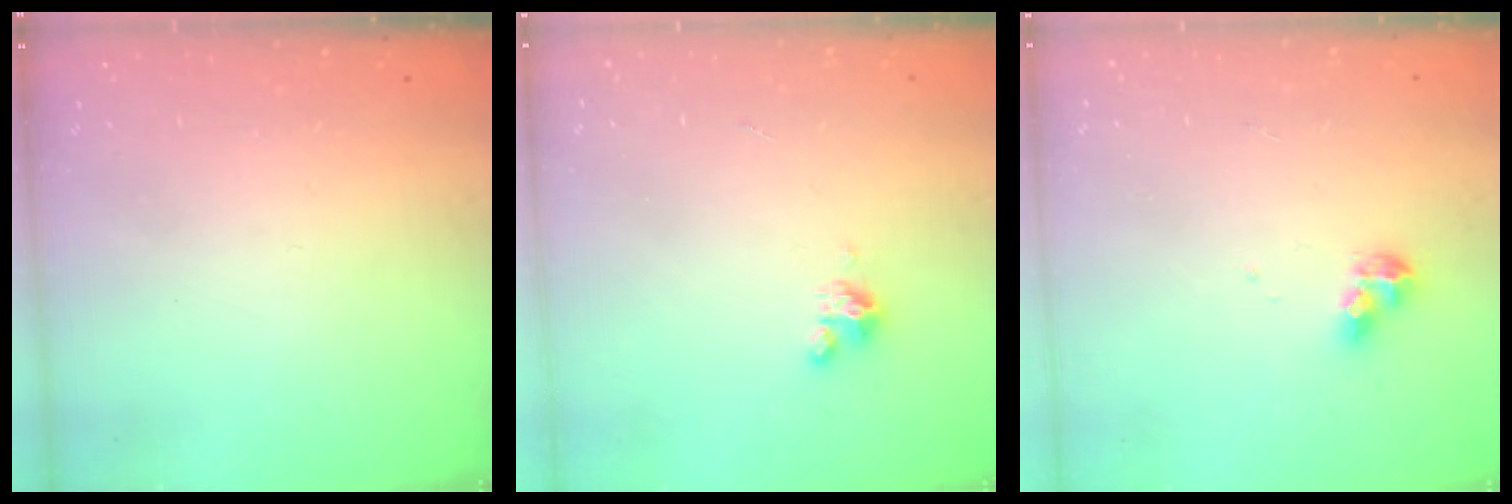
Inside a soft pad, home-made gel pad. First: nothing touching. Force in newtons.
{"total": 2.8, "press": 2.8, "slide": 0.2}
{"total": 7.4, "press": 7.4, "slide": 0.9}